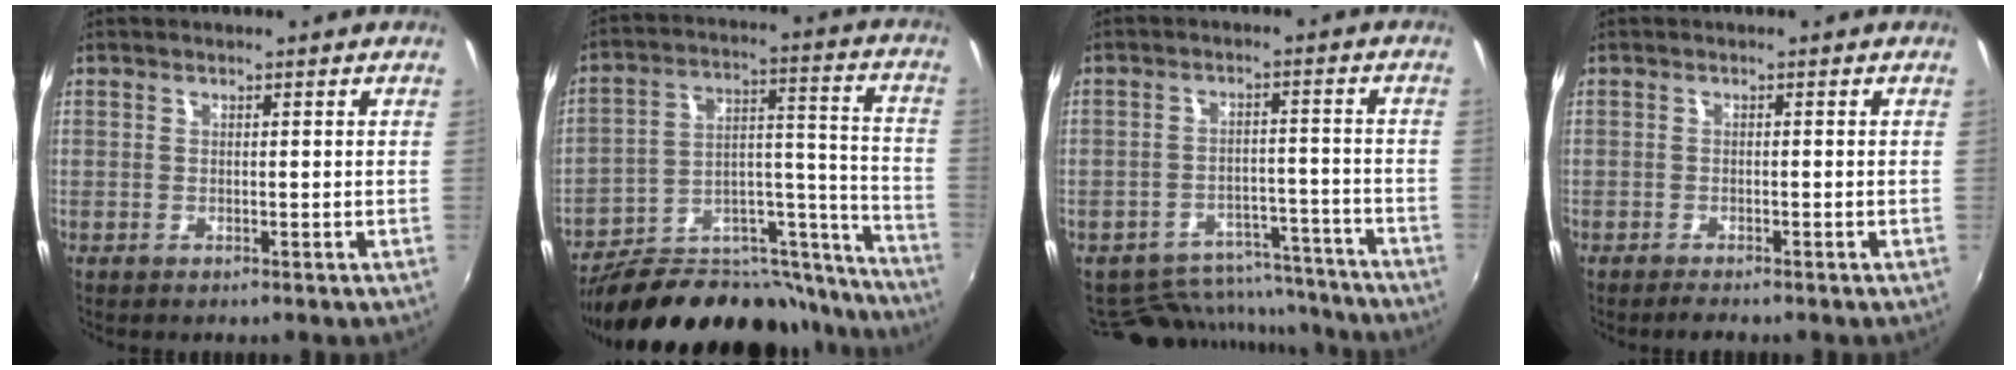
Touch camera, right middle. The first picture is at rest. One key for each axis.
{"total": 29.9, "fx": -25.3, "fy": 9.9, "fz": 12.6, "tx": -0.169, "ty": 0.047, "tz": -0.357}
{"total": 12.9, "fx": -11.2, "fy": 5.5, "fz": 3.0, "tx": -0.065, "ty": 0.026, "tz": -0.135}
{"total": 1.6, "fx": -1.5, "fy": 0.2, "fz": 0.6, "tx": -0.015, "ty": -0.009, "tz": -0.028}